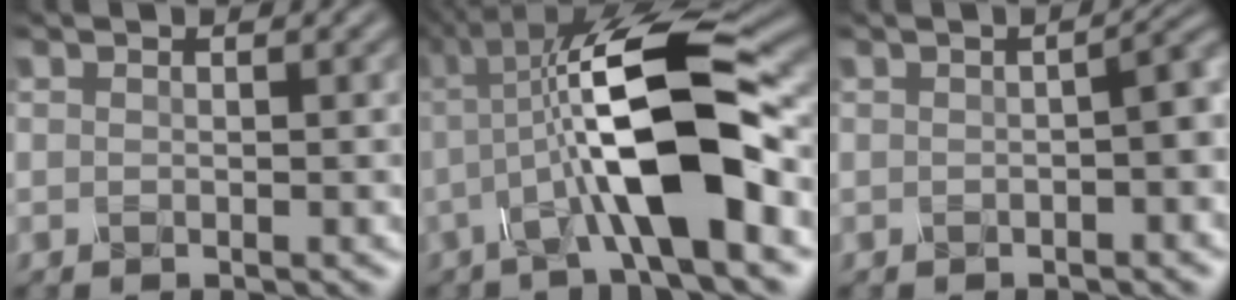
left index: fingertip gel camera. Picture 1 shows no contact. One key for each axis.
{"total": 11.3, "fx": -1.3, "fy": 3.1, "fz": 10.8, "tx": -0.184, "ty": 0.016, "tz": -0.031}
{"total": 2.7, "fx": -0.4, "fy": 0.7, "fz": 2.6, "tx": -0.032, "ty": 0.012, "tz": -0.002}